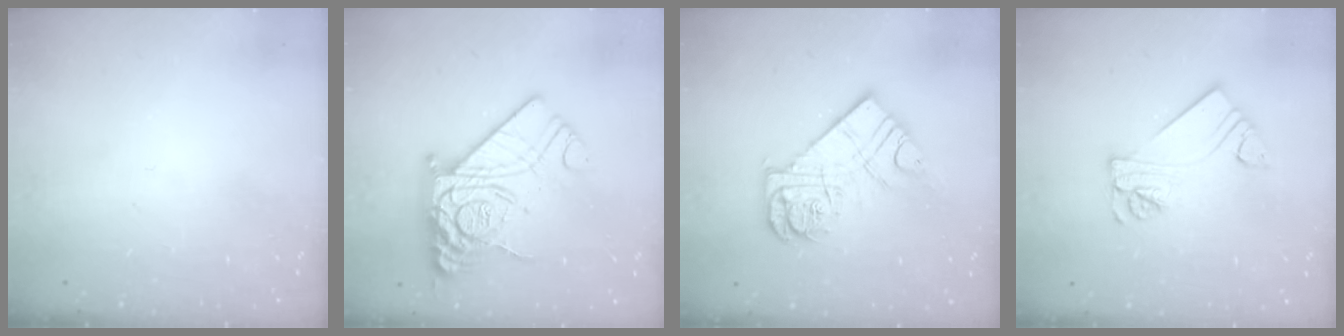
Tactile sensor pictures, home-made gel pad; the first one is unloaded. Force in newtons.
{"total": 21.4, "press": 21.3, "slide": 2.0}
{"total": 13.9, "press": 13.8, "slide": 1.5}
{"total": 9.7, "press": 9.7, "slide": 0.9}